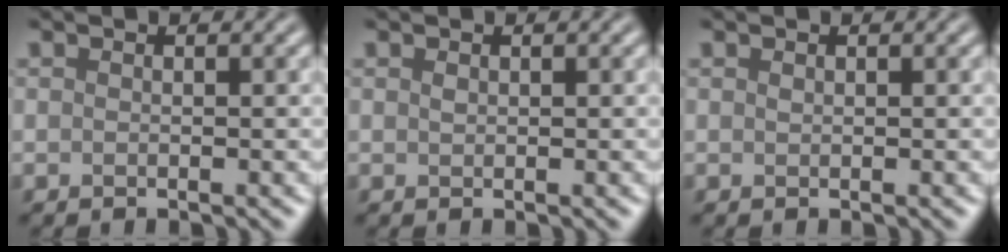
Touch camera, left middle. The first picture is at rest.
{"total": 0.0}
{"total": 0.0}